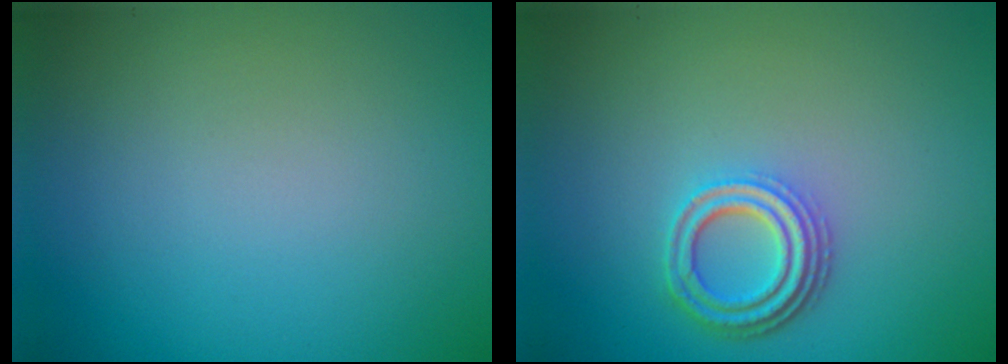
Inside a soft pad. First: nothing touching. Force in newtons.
{"total": 3.7, "press": 2.9, "slide": 2.3}